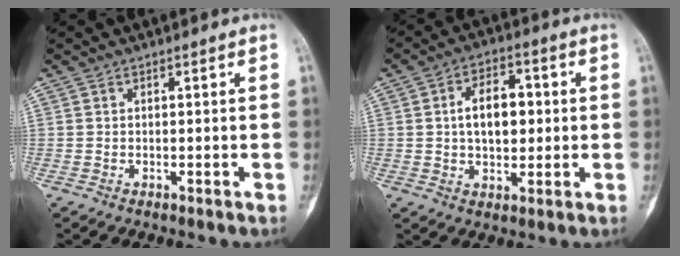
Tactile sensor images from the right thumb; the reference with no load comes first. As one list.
[{"total": 9.3, "force": [0.9, 5.6, 7.4], "torque": [-0.096, 0.010, 0.014]}]